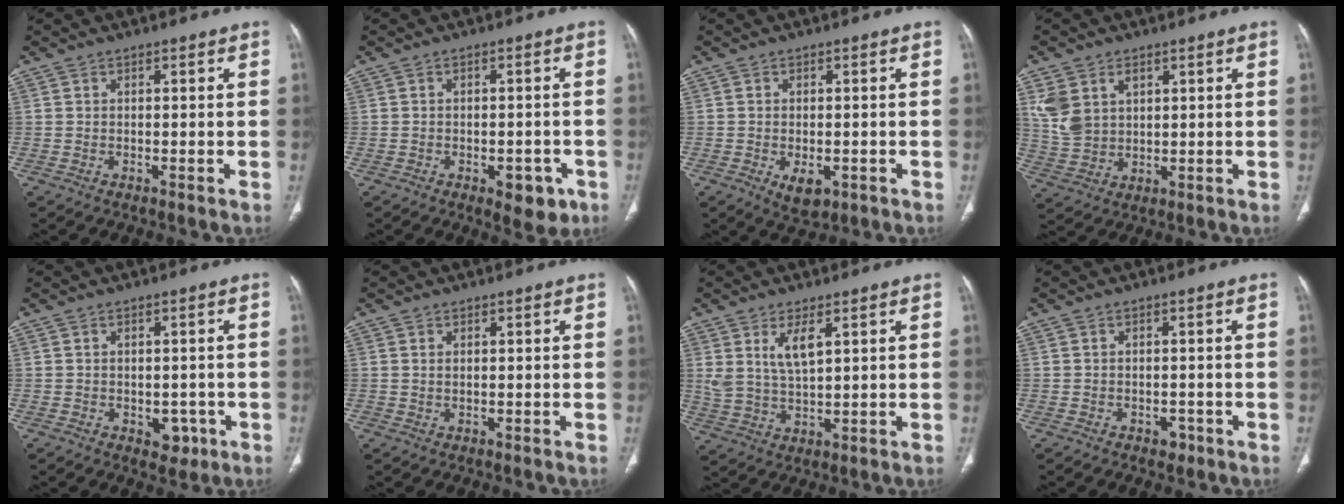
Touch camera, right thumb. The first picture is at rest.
{"total": 5.8, "force": [-2.7, 3.1, 4.1], "torque": [-0.028, 0.009, -0.029]}
{"total": 4.6, "force": [-1.5, 2.6, 3.4], "torque": [-0.049, -0.002, -0.013]}
{"total": 8.1, "force": [3.2, 5.8, 4.7], "torque": [-0.080, -0.005, 0.078]}
{"total": 3.6, "force": [-1.2, 2.7, 2.1], "torque": [-0.004, 0.004, -0.010]}
{"total": 0.6, "force": [0.3, 0.3, 0.5], "torque": [-0.006, -0.001, 0.008]}
{"total": 6.3, "force": [2.9, 2.5, 5.0], "torque": [-0.096, -0.018, 0.068]}
{"total": 1.9, "force": [-1.0, 1.4, 0.7], "torque": [-0.002, 0.005, -0.010]}